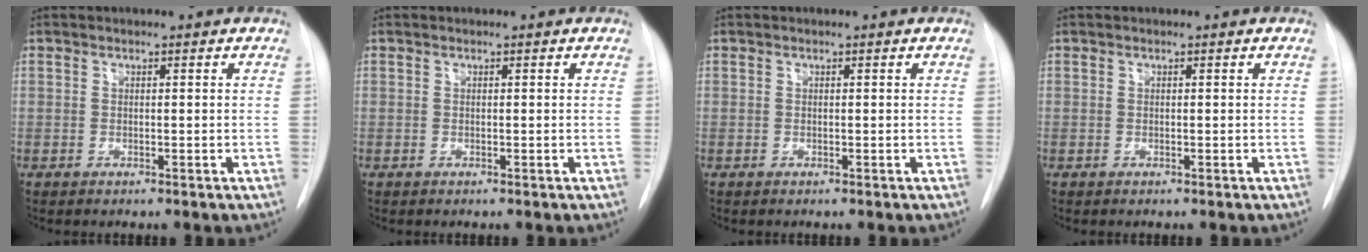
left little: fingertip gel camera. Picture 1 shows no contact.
{"total": 0.0}
{"total": 0.0}
{"total": 0.0}